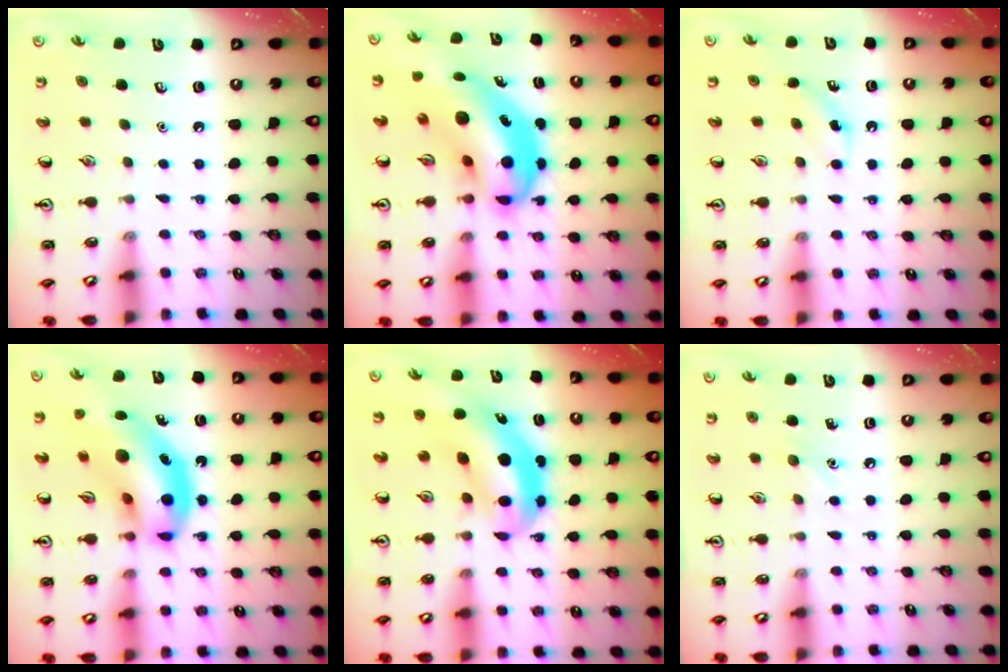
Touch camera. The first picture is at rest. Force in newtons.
{"total": 13.1, "press": 12.5, "slide": 3.9}
{"total": 2.6, "press": 2.4, "slide": 0.8}
{"total": 18.2, "press": 17.8, "slide": 4.1}
{"total": 7.3, "press": 7.0, "slide": 2.1}
{"total": 4.4, "press": 4.1, "slide": 1.5}